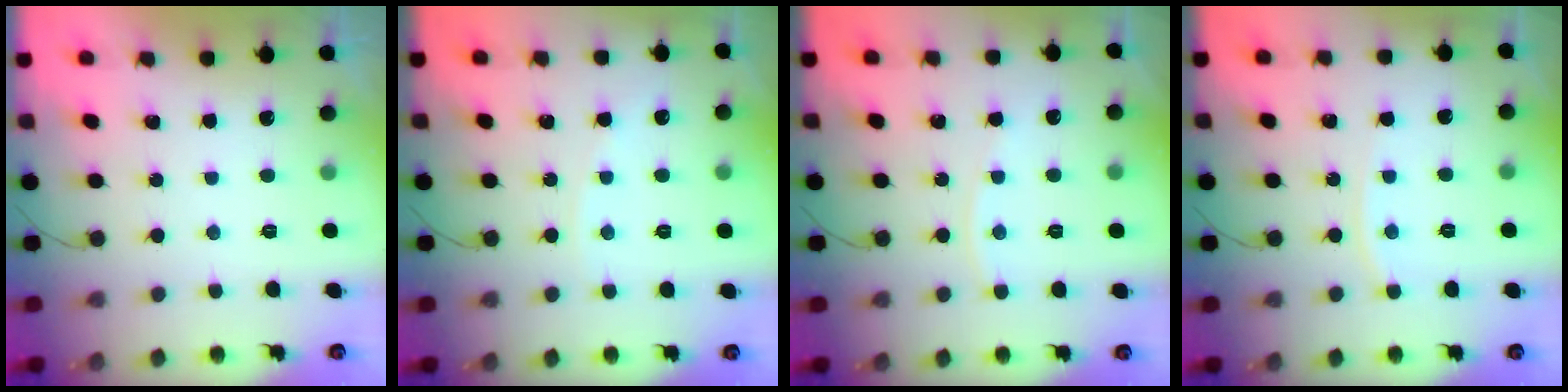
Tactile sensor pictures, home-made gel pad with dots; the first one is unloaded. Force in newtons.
{"total": 2.8, "press": 2.8, "slide": 0.3}
{"total": 2.5, "press": 2.5, "slide": 0.3}
{"total": 4.0, "press": 4.0, "slide": 0.5}